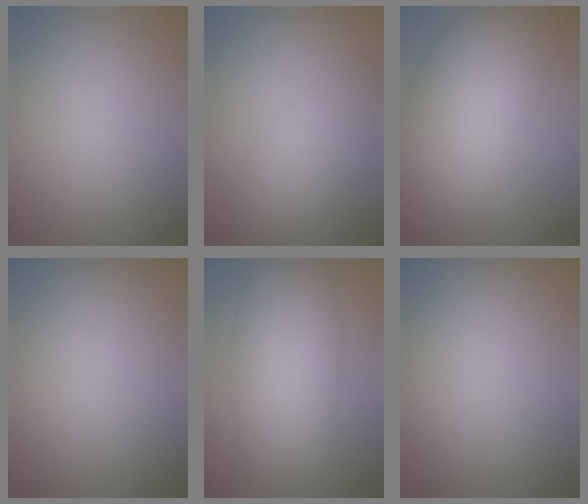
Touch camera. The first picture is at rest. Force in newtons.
{"total": 3.6, "press": 3.6, "slide": 0.3}
{"total": 11.0, "press": 11.0, "slide": 0.5}
{"total": 0.0}
{"total": 7.0, "press": 7.0, "slide": 0.3}
{"total": 0.0}